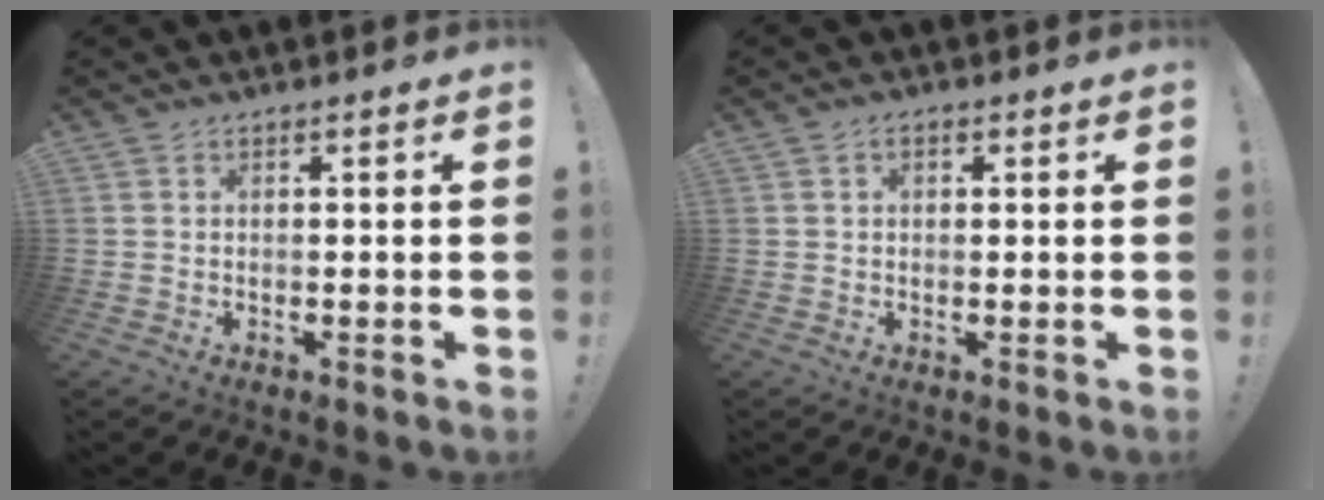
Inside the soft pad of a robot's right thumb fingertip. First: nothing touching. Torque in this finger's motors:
{"motor_torque": [-0.18, -0.12, -0.11, -0.13, 0.07]}